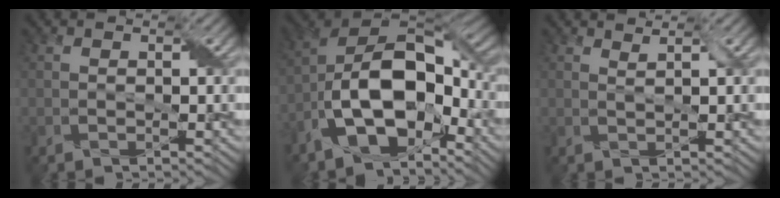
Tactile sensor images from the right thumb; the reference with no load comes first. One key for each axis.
{"total": 15.7, "fx": -5.7, "fy": 8.5, "fz": 11.9, "tx": -0.227, "ty": -0.016, "tz": -0.121}
{"total": 1.3, "fx": 1.1, "fy": 0.0, "fz": 0.7, "tx": -0.016, "ty": 0.000, "tz": 0.019}